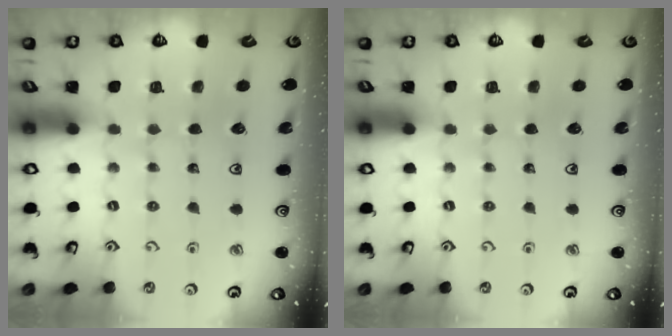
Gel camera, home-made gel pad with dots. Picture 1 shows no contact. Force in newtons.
{"total": 0.0}